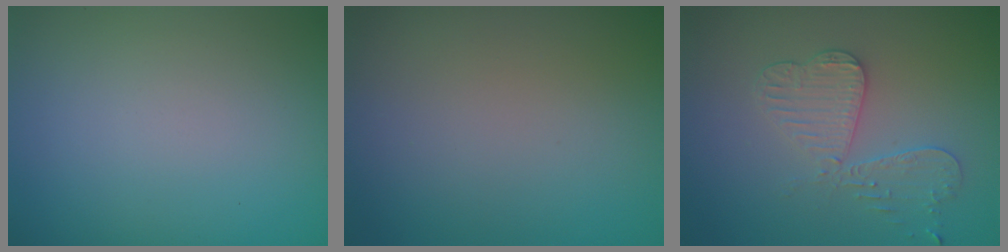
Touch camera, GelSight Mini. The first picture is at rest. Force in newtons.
{"total": 0.0}
{"total": 3.3, "press": 3.2, "slide": 0.8}